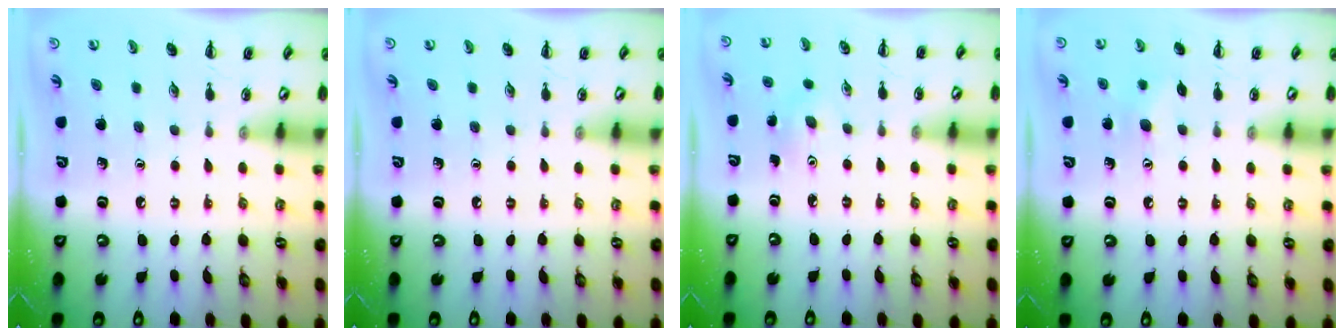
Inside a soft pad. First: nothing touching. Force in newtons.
{"total": 0.0}
{"total": 3.8, "press": 3.7, "slide": 0.8}
{"total": 5.9, "press": 5.7, "slide": 1.4}